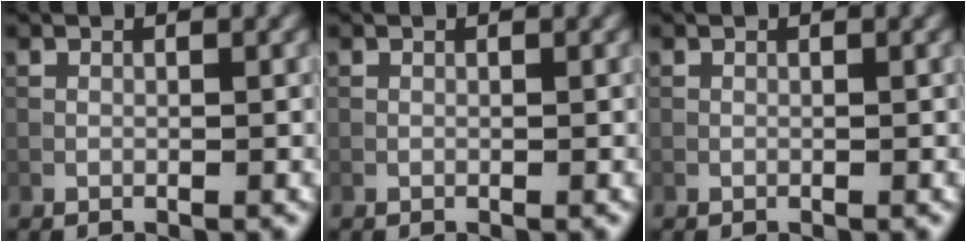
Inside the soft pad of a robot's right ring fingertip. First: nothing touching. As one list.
[{"total": 0.0}, {"total": 0.0}]